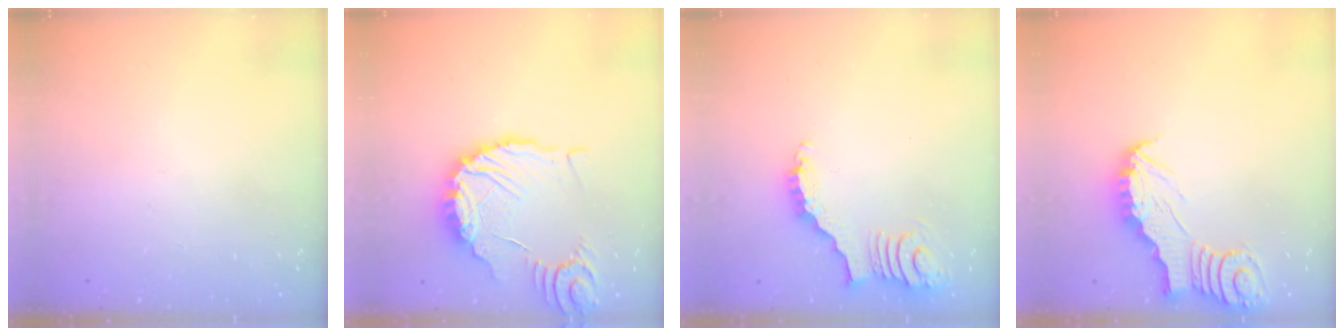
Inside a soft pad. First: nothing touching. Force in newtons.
{"total": 8.2, "press": 8.2, "slide": 1.1}
{"total": 4.0, "press": 3.9, "slide": 0.7}
{"total": 2.5, "press": 2.5, "slide": 0.1}